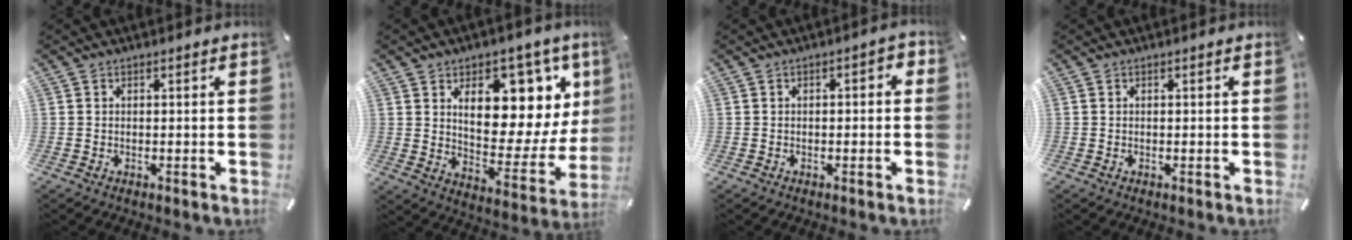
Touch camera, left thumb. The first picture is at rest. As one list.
[{"total": 16.2, "force": [8.5, 9.2, 10.2], "torque": [-0.129, -0.084, 0.145]}, {"total": 2.1, "force": [-0.8, 1.0, 1.6], "torque": [-0.027, 0.008, -0.016]}, {"total": 0.0}]